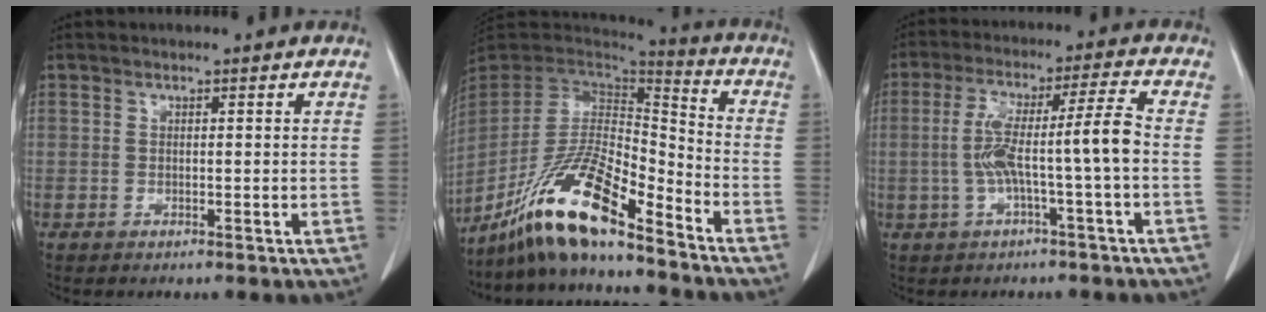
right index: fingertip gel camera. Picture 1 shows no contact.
{"total": 16.1, "force": [-11.6, 2.1, 10.9], "torque": [-0.204, -0.005, -0.211]}
{"total": 9.3, "force": [-1.4, -0.6, 9.2], "torque": [-0.175, 0.026, -0.024]}